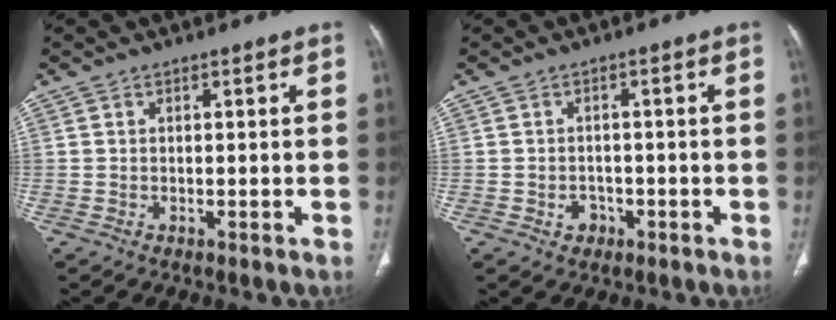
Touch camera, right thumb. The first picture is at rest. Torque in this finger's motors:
{"motor_torque": [-0.24, 0.05, 0.03, 0.31, 0.06]}